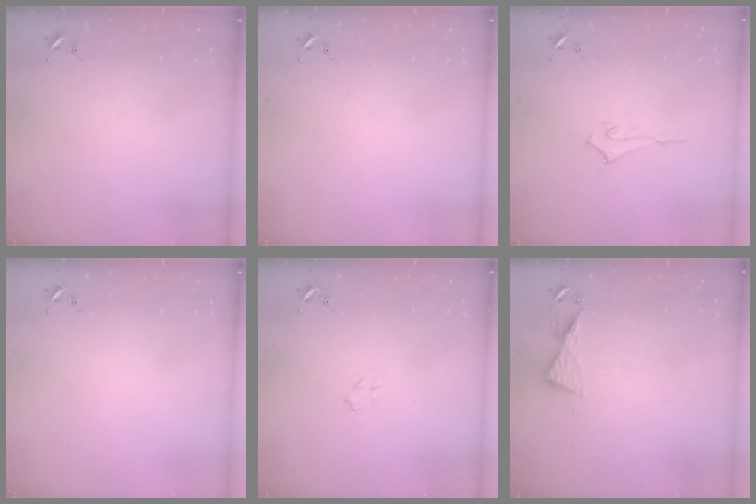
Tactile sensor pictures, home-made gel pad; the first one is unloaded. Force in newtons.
{"total": 0.0}
{"total": 2.5, "press": 2.5, "slide": 0.2}
{"total": 0.0}
{"total": 3.9, "press": 3.9, "slide": 0.6}
{"total": 6.0, "press": 6.0, "slide": 0.6}